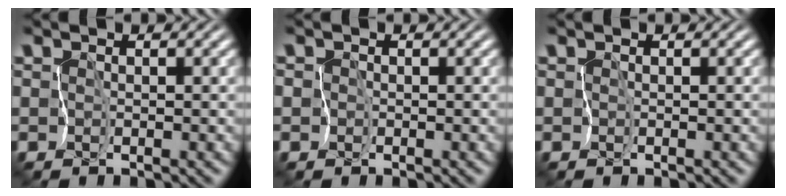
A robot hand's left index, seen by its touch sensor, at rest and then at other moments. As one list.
[{"total": 1.7, "force": [-0.4, 1.6, 0.3], "torque": [0.005, 0.010, -0.024]}, {"total": 0.0}]